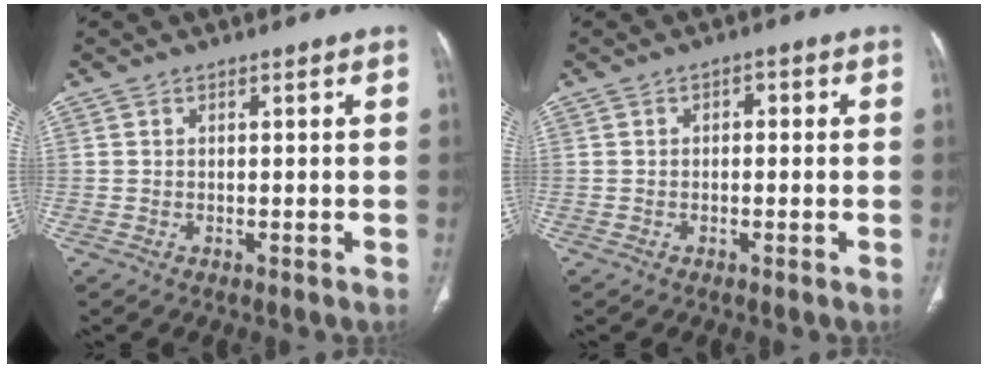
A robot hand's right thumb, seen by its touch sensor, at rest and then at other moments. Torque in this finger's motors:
{"motor_torque": [-0.06, -0.05, -0.03, -0.01, -0.04]}